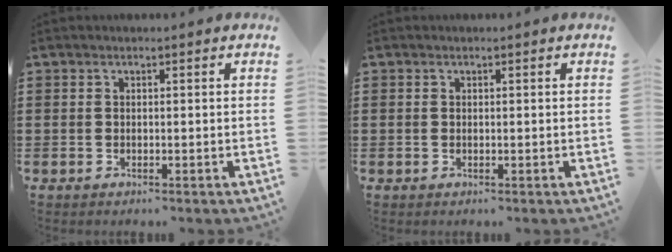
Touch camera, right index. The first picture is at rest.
{"total": 0.0}